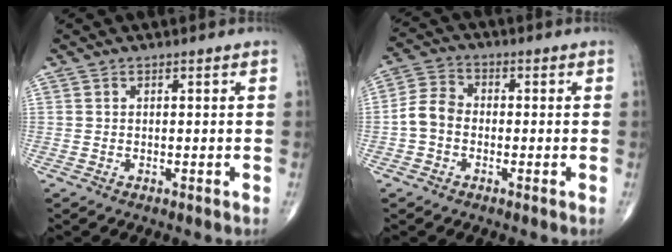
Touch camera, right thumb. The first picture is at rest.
{"total": 5.8, "force": [-1.2, 4.5, 3.5], "torque": [-0.061, 0.020, -0.037]}